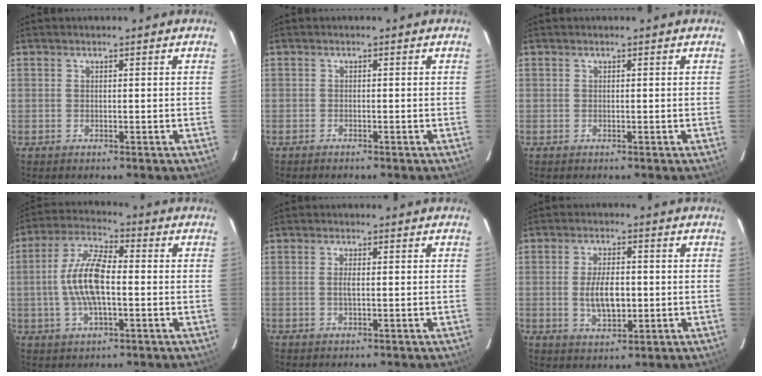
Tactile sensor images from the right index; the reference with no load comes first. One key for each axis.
{"total": 0.9, "fx": -0.8, "fy": 0.0, "fz": 0.2, "tx": -0.006, "ty": -0.002, "tz": -0.016}
{"total": 0.0}
{"total": 11.3, "fx": -1.0, "fy": 4.4, "fz": 10.4, "tx": -0.215, "ty": 0.011, "tz": -0.021}
{"total": 1.6, "fx": 0.0, "fy": 0.4, "fz": 1.6, "tx": -0.033, "ty": 0.000, "tz": -0.001}
{"total": 7.3, "fx": -0.6, "fy": 3.6, "fz": 6.3, "tx": -0.120, "ty": -0.004, "tz": -0.003}